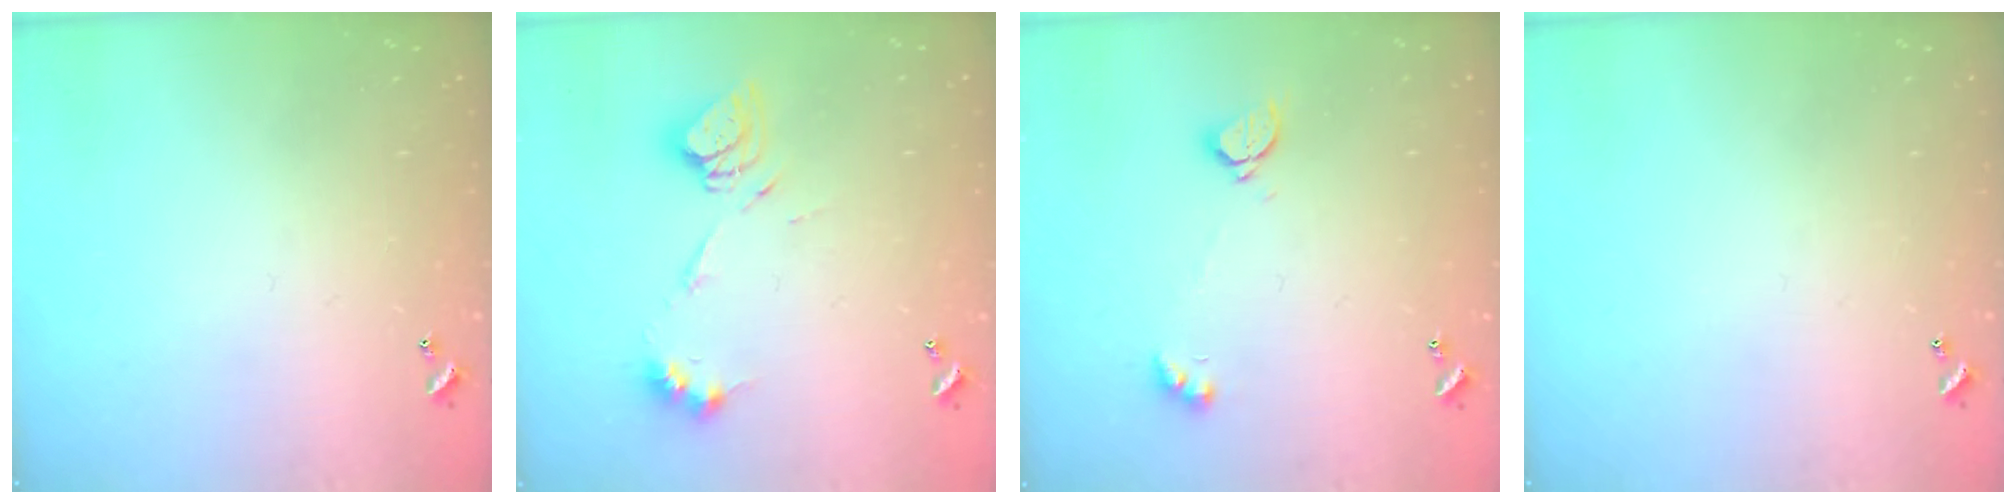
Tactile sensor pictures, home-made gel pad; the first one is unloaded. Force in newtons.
{"total": 10.9, "press": 10.9, "slide": 1.0}
{"total": 2.2, "press": 2.2, "slide": 0.2}
{"total": 0.0}